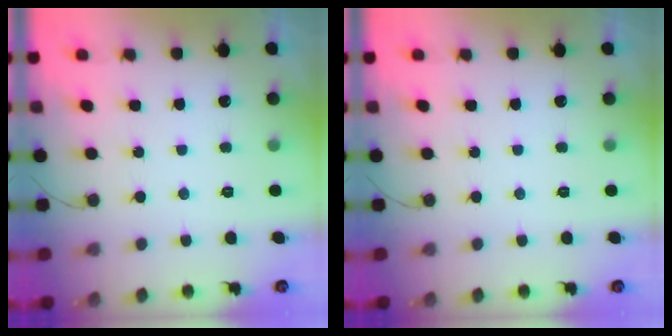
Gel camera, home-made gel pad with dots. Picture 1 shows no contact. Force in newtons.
{"total": 0.0}